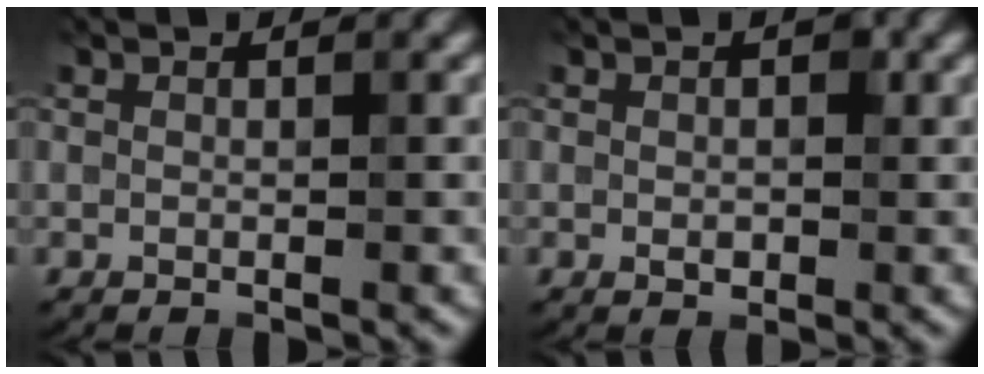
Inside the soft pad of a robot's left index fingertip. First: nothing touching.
{"total": 1.5, "force": [0.0, 1.0, 1.1], "torque": [-0.015, 0.001, -0.001]}